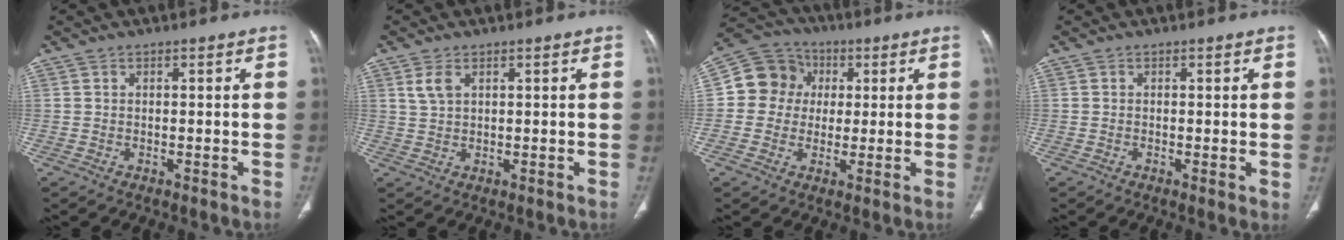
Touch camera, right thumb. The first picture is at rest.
{"total": 2.9, "force": [1.4, 1.5, 2.0], "torque": [-0.043, 0.003, 0.036]}
{"total": 10.0, "force": [1.3, 9.3, 3.6], "torque": [-0.042, 0.015, 0.010]}
{"total": 1.2, "force": [0.0, 0.4, 1.2], "torque": [-0.021, -0.007, -0.003]}